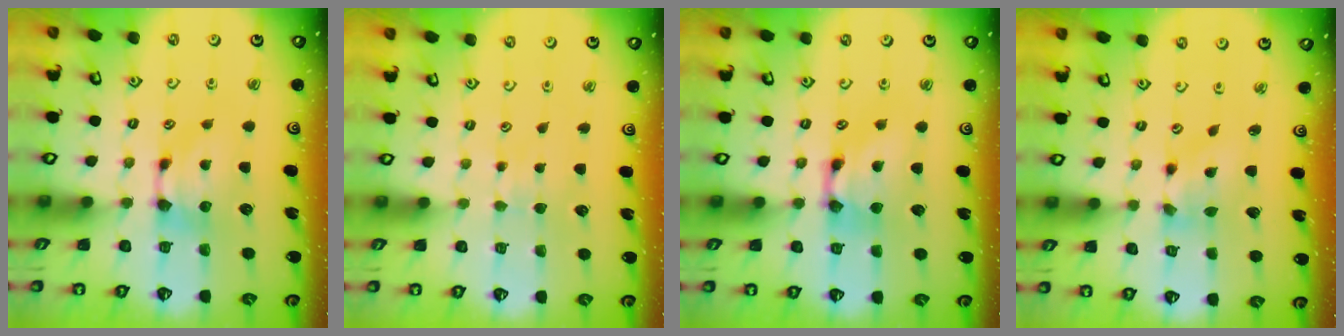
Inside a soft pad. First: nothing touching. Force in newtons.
{"total": 3.5, "press": 3.5, "slide": 0.3}
{"total": 2.6, "press": 2.6, "slide": 0.2}
{"total": 2.2, "press": 1.7, "slide": 1.4}